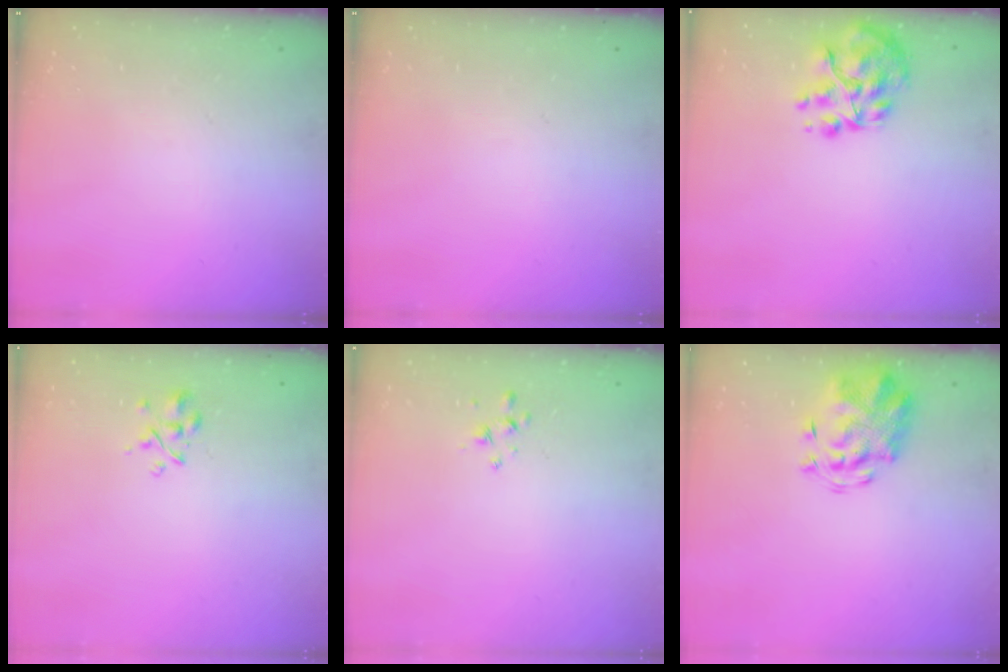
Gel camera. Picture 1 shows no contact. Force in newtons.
{"total": 0.0}
{"total": 10.9, "press": 10.7, "slide": 2.0}
{"total": 2.6, "press": 2.4, "slide": 1.0}
{"total": 2.7, "press": 2.5, "slide": 0.8}
{"total": 3.8, "press": 3.6, "slide": 1.3}